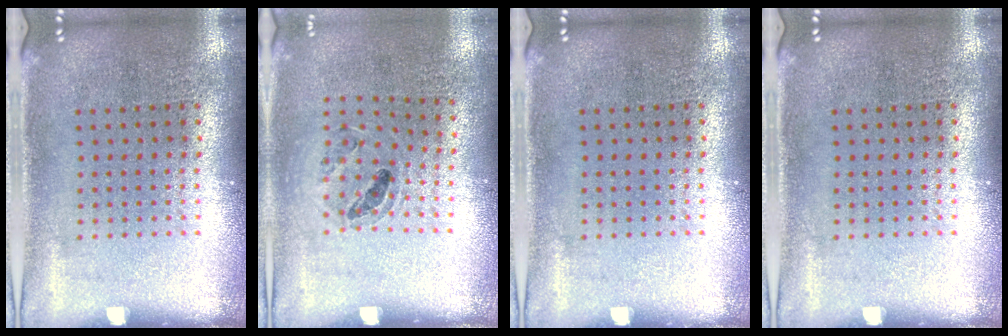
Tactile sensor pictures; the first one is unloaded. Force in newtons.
{"total": 0.9, "press": 0.9, "slide": 0.1}
{"total": 0.0}
{"total": 0.0}